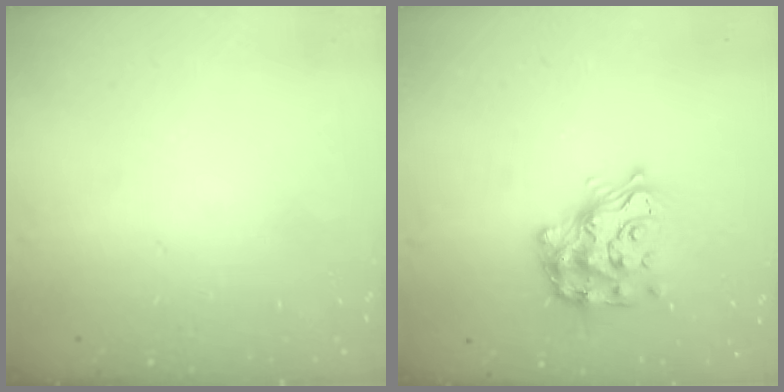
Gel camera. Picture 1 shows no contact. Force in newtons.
{"total": 14.9, "press": 14.9, "slide": 0.8}